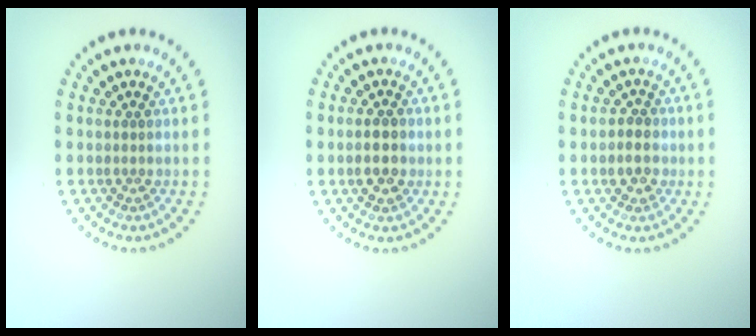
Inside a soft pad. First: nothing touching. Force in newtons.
{"total": 2.4, "press": 2.3, "slide": 0.3}
{"total": 1.7, "press": 1.5, "slide": 0.6}